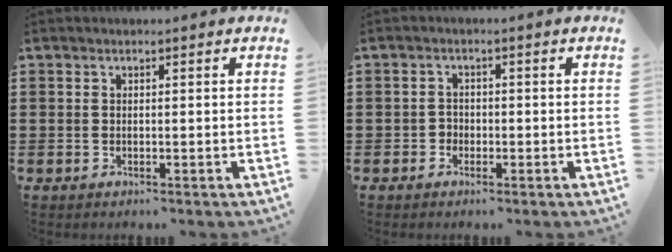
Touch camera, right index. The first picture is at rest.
{"total": 1.5, "force": [-0.9, 1.2, 0.3], "torque": [-0.011, 0.003, -0.021]}